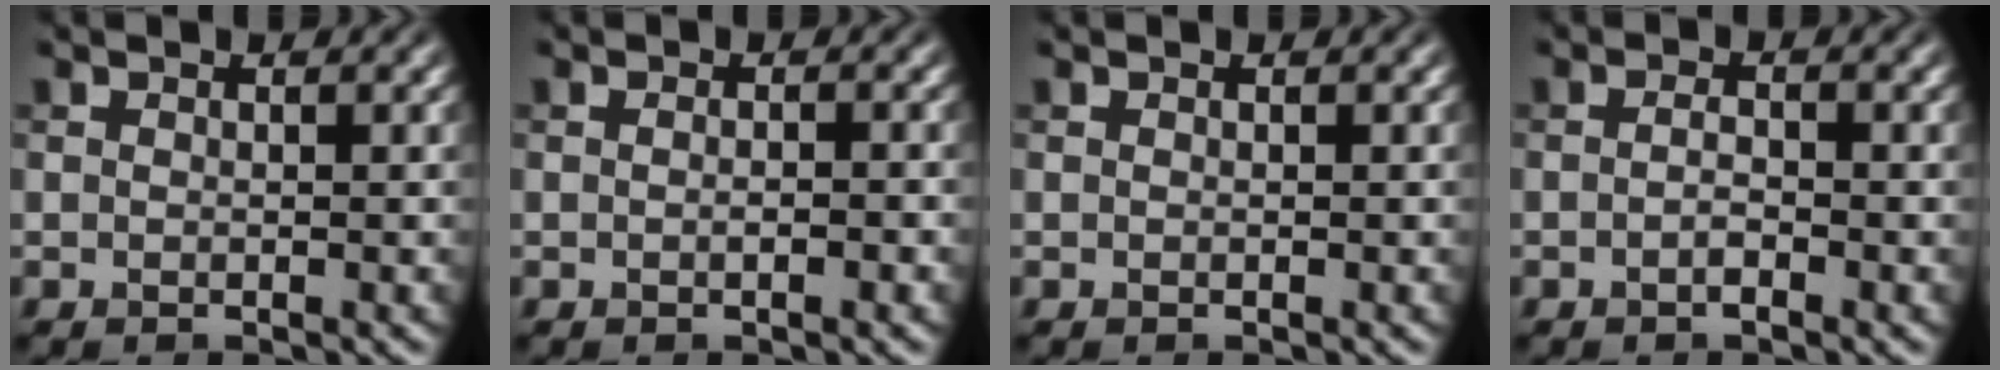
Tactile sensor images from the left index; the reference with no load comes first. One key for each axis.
{"total": 1.5, "fx": -0.2, "fy": 0.6, "fz": 1.3, "tx": -0.006, "ty": -0.002, "tz": -0.004}
{"total": 0.0}
{"total": 1.2, "fx": -0.6, "fy": 0.3, "fz": 1.1, "tx": -0.021, "ty": 0.001, "tz": -0.011}